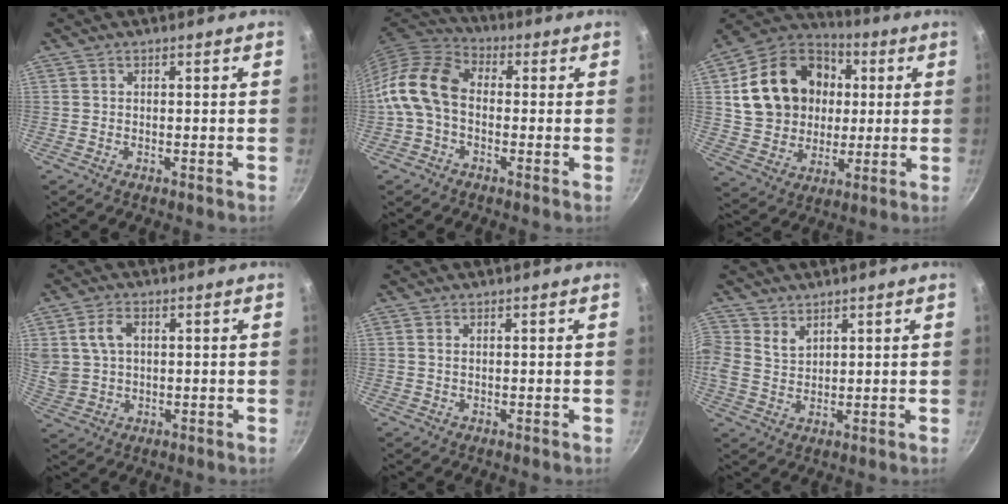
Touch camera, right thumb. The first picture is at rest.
{"total": 12.5, "force": [-1.1, 8.8, 8.9], "torque": [-0.157, 0.036, -0.045]}
{"total": 21.7, "force": [3.6, 17.5, 12.3], "torque": [-0.187, 0.021, 0.068]}
{"total": 8.0, "force": [2.0, 5.9, 5.1], "torque": [-0.089, -0.001, 0.042]}
{"total": 0.7, "force": [0.2, 0.3, 0.6], "torque": [-0.012, 0.000, 0.004]}
{"total": 5.4, "force": [2.9, 3.8, 2.5], "torque": [-0.050, -0.004, 0.058]}